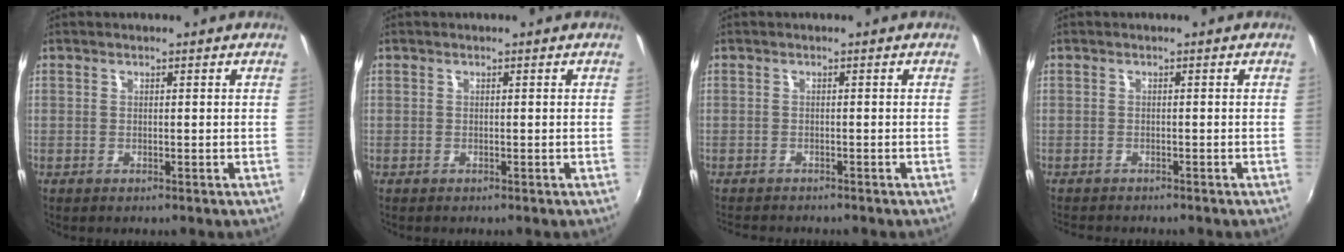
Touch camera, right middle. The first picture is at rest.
{"total": 0.0}
{"total": 3.7, "force": [-3.5, 0.6, 1.0], "torque": [-0.030, -0.017, -0.059]}
{"total": 3.2, "force": [-3.0, 0.6, 0.9], "torque": [-0.026, -0.017, -0.052]}